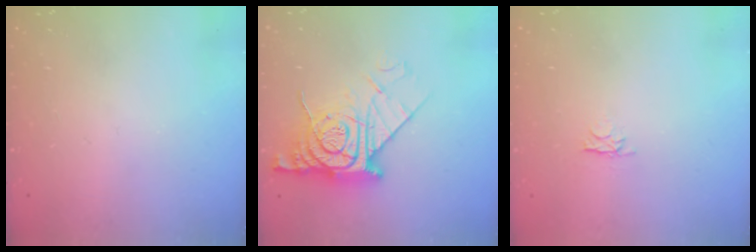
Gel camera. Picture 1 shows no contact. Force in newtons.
{"total": 13.8, "press": 13.7, "slide": 1.5}
{"total": 2.6, "press": 2.6, "slide": 0.3}